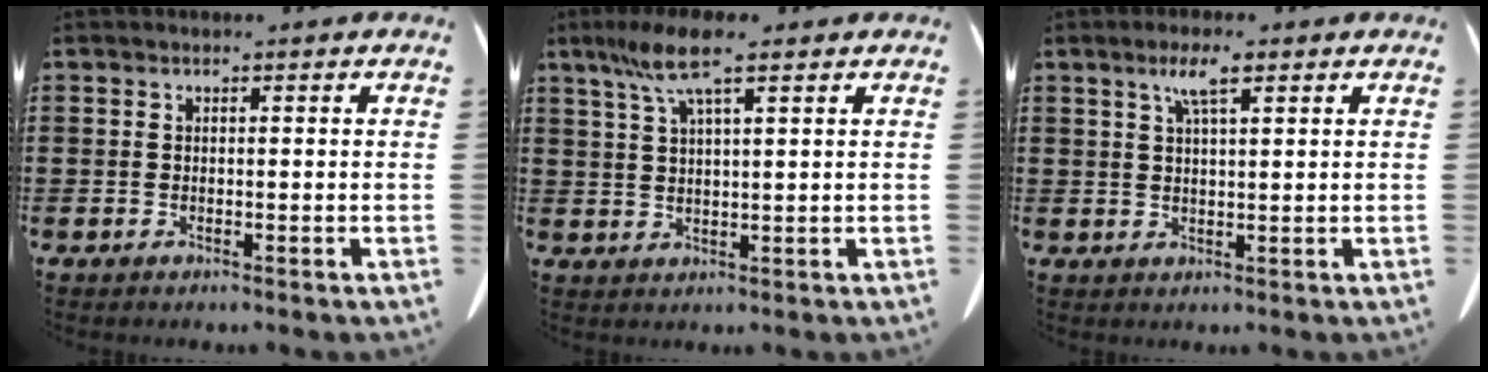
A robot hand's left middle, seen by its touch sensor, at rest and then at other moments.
{"total": 7.1, "force": [4.4, 1.0, 5.5], "torque": [-0.117, 0.001, 0.076]}
{"total": 4.4, "force": [2.5, 0.9, 3.5], "torque": [-0.074, 0.010, 0.042]}